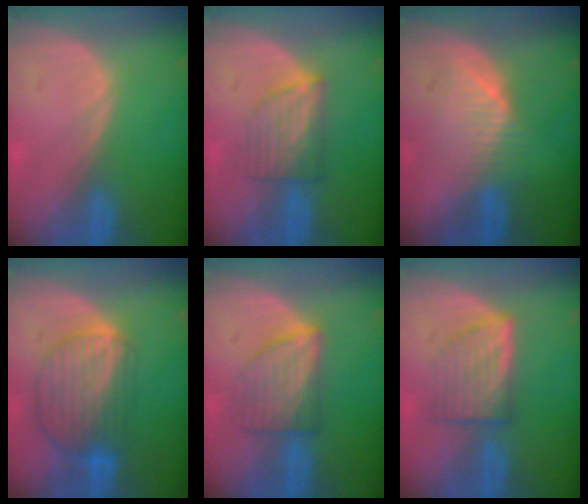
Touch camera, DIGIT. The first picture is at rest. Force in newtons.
{"total": 6.1, "press": 5.5, "slide": 2.6}
{"total": 4.8, "press": 4.8, "slide": 0.5}
{"total": 8.7, "press": 7.6, "slide": 4.1}
{"total": 6.1, "press": 5.9, "slide": 1.3}
{"total": 6.3, "press": 6.0, "slide": 1.7}